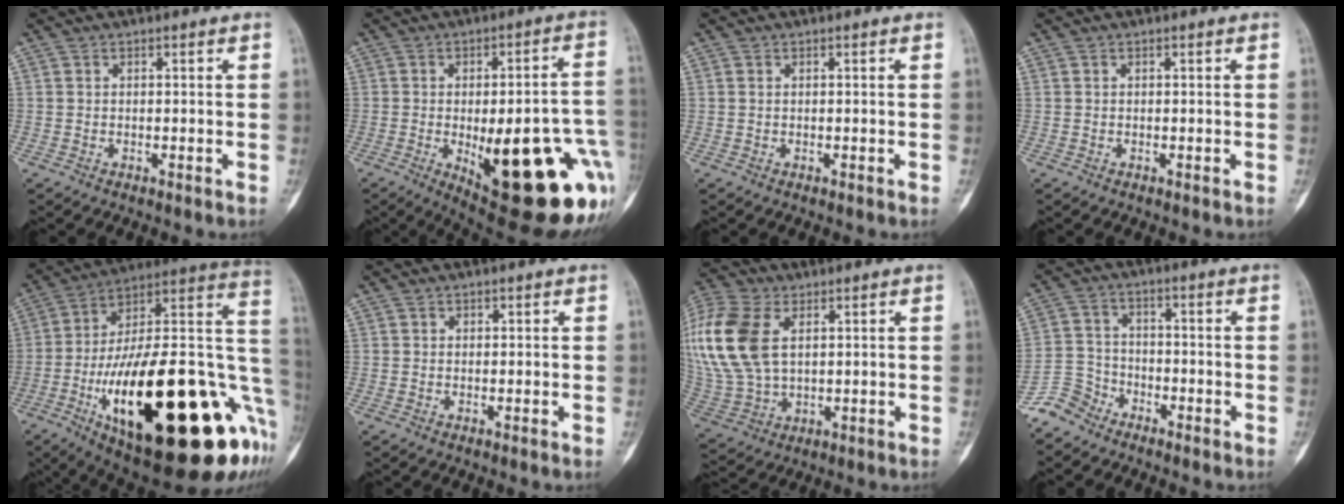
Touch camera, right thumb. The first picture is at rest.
{"total": 28.8, "force": [-8.2, 10.0, 25.7], "torque": [-0.257, 0.005, -0.084]}
{"total": 0.0}
{"total": 0.0}
{"total": 39.6, "force": [-10.9, 14.0, 35.4], "torque": [-0.454, 0.037, -0.166]}
{"total": 0.0}
{"total": 22.1, "force": [6.2, 14.0, 15.9], "torque": [-0.399, 0.010, 0.127]}
{"total": 5.5, "force": [-4.7, 2.9, -0.1], "torque": [0.013, 0.027, -0.109]}